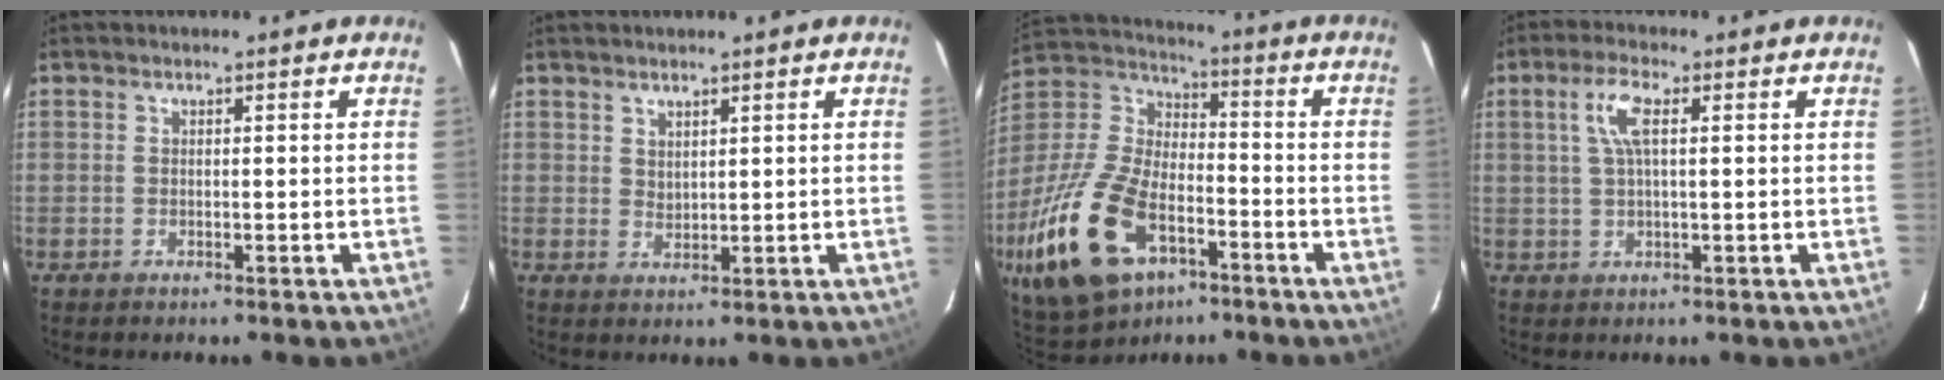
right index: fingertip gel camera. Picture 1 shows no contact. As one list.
[{"total": 2.0, "force": [1.7, 0.9, 0.5], "torque": [-0.006, 0.001, 0.032]}, {"total": 26.3, "force": [-12.2, 14.8, 18.0], "torque": [-0.410, -0.022, -0.210]}, {"total": 5.0, "force": [1.4, 1.3, 4.6], "torque": [-0.093, 0.007, 0.029]}]